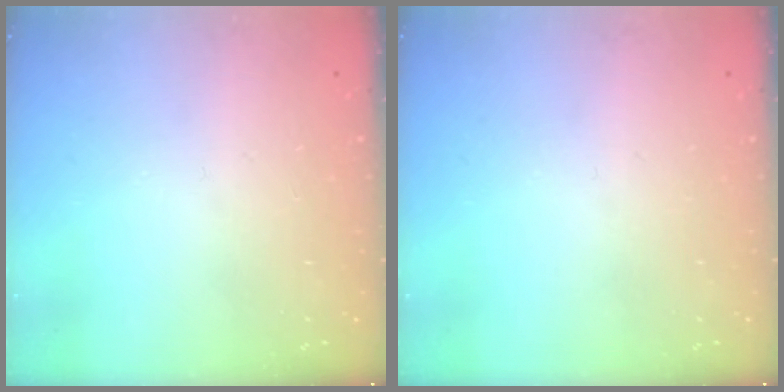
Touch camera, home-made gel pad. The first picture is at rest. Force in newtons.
{"total": 0.0}